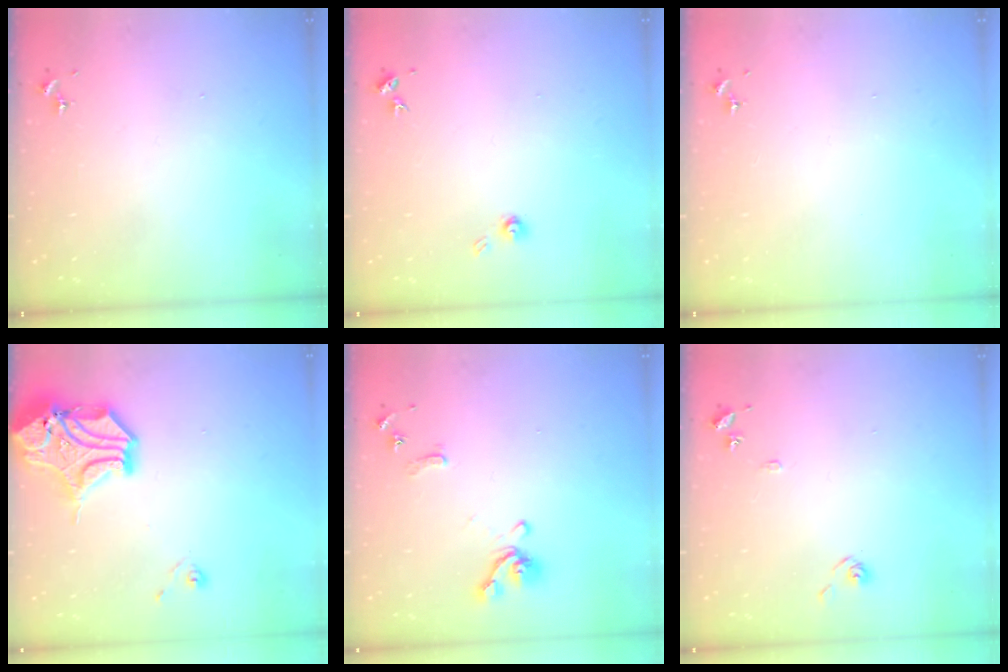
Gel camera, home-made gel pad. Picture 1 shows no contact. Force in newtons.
{"total": 3.9, "press": 3.8, "slide": 0.4}
{"total": 0.0}
{"total": 16.5, "press": 16.3, "slide": 2.5}
{"total": 11.5, "press": 11.4, "slide": 1.6}
{"total": 7.2, "press": 7.2, "slide": 0.7}